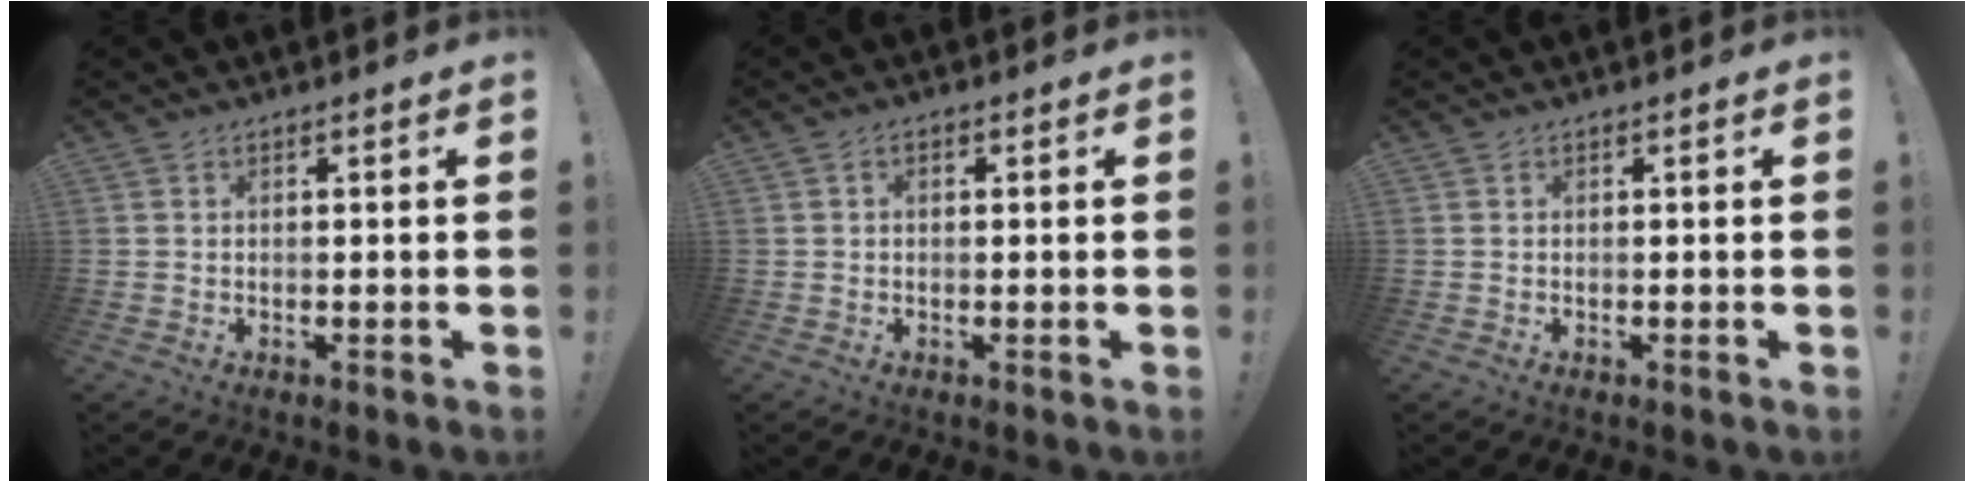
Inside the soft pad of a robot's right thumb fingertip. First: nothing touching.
{"total": 1.2, "force": [0.0, 0.8, 0.8], "torque": [-0.012, 0.004, -0.002]}
{"total": 0.0}